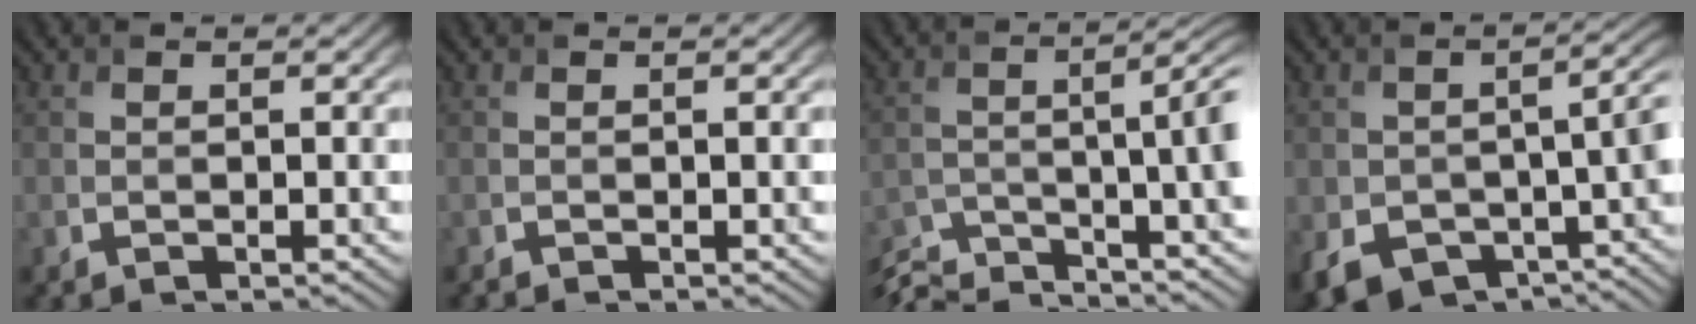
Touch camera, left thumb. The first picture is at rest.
{"total": 1.2, "force": [-0.7, 0.3, 1.0], "torque": [-0.014, 0.001, -0.015]}
{"total": 11.9, "force": [-8.7, 2.2, 7.7], "torque": [-0.112, -0.010, -0.154]}
{"total": 11.2, "force": [-5.3, 6.7, 7.2], "torque": [-0.124, -0.051, -0.073]}